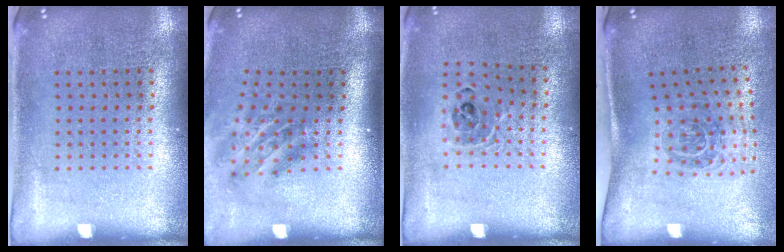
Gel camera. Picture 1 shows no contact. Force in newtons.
{"total": 1.9, "press": 1.2, "slide": 1.5}
{"total": 0.9, "press": 0.9, "slide": 0.1}
{"total": 1.9, "press": 1.2, "slide": 1.5}